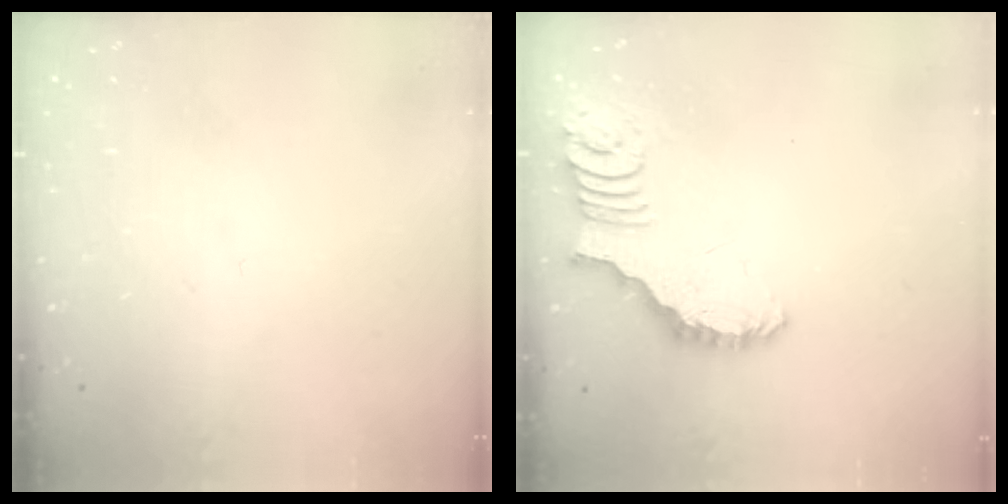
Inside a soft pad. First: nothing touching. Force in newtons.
{"total": 2.6, "press": 2.5, "slide": 0.5}